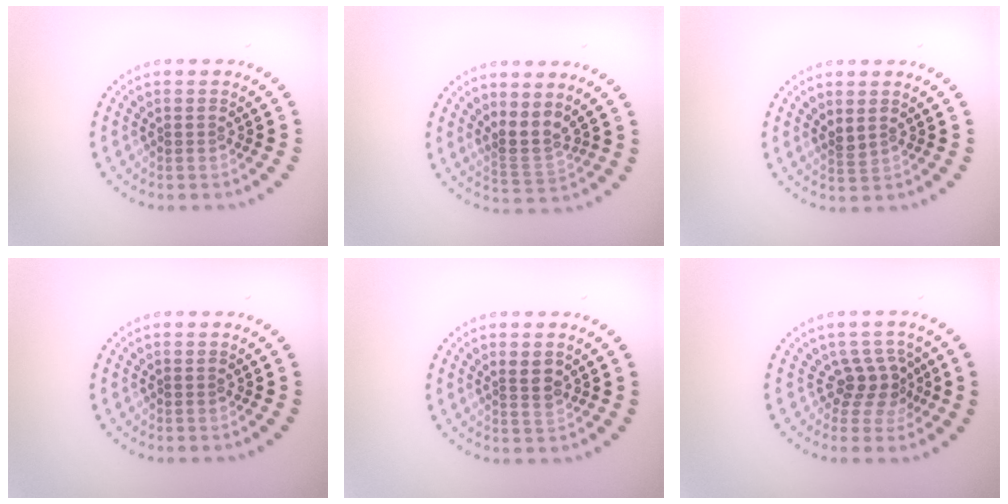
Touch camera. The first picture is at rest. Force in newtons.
{"total": 2.4, "press": 1.7, "slide": 1.7}
{"total": 1.1, "press": 0.8, "slide": 0.7}
{"total": 0.0}
{"total": 1.7, "press": 1.5, "slide": 0.8}
{"total": 2.5, "press": 1.9, "slide": 1.7}